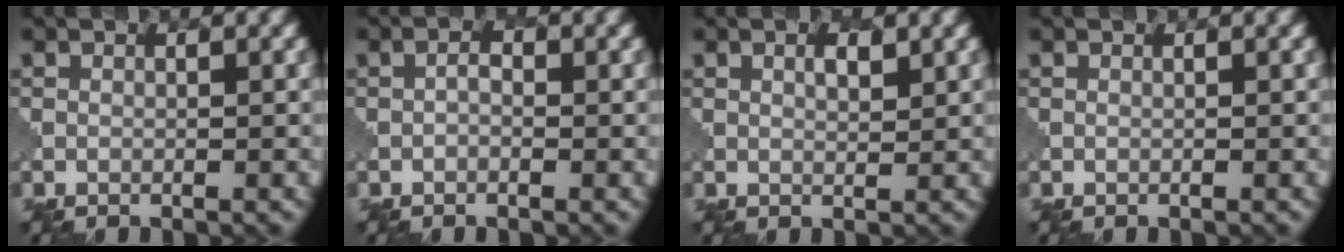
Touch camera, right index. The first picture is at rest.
{"total": 1.2, "force": [-0.2, 0.8, 0.9], "torque": [-0.011, -0.001, -0.004]}
{"total": 1.4, "force": [0.7, 0.5, 1.1], "torque": [-0.022, -0.002, 0.014]}
{"total": 0.0}